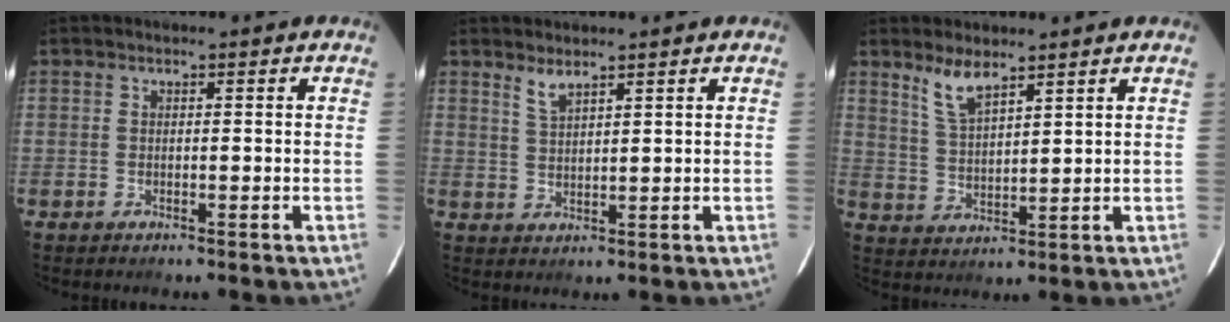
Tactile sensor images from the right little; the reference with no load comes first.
{"total": 2.7, "force": [2.3, 0.4, 1.4], "torque": [-0.029, 0.001, 0.045]}
{"total": 5.7, "force": [4.5, 1.5, 3.2], "torque": [-0.066, 0.000, 0.095]}